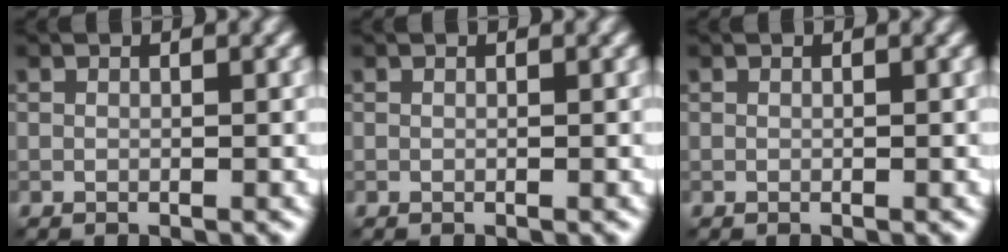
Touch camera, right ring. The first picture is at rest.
{"total": 0.0}
{"total": 0.0}